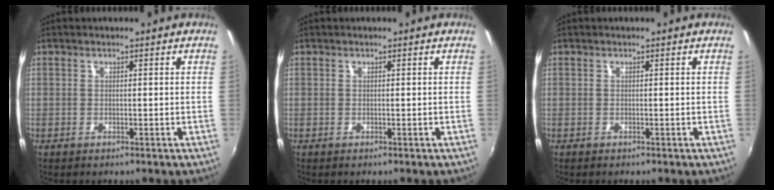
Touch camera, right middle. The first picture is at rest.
{"total": 0.0}
{"total": 0.0}